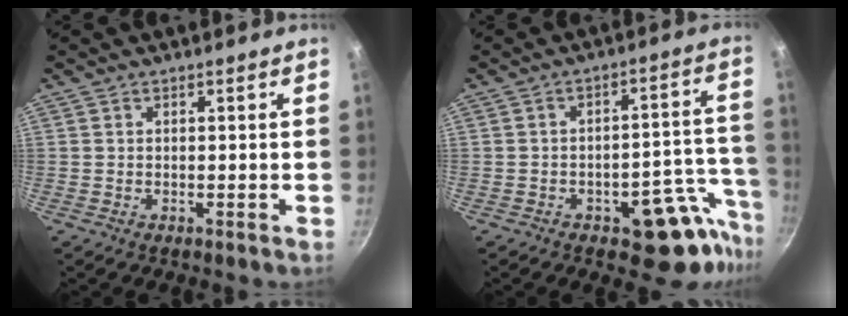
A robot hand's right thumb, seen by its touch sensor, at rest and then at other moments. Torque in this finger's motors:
{"motor_torque": [3.14, 1.88, 0.54, -0.81, 0.00]}